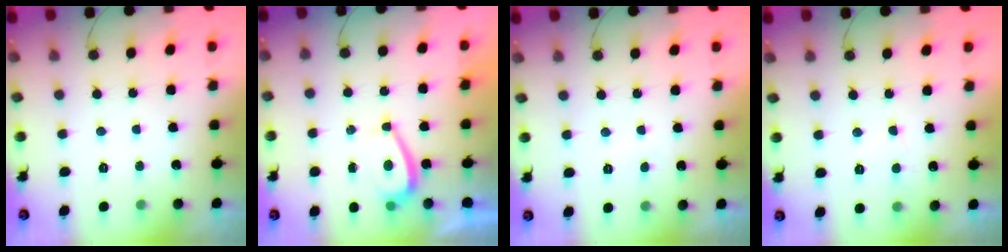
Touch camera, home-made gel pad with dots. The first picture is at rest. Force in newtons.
{"total": 2.4, "press": 2.3, "slide": 0.6}
{"total": 0.6, "press": 0.5, "slide": 0.4}
{"total": 3.4, "press": 3.4, "slide": 0.4}